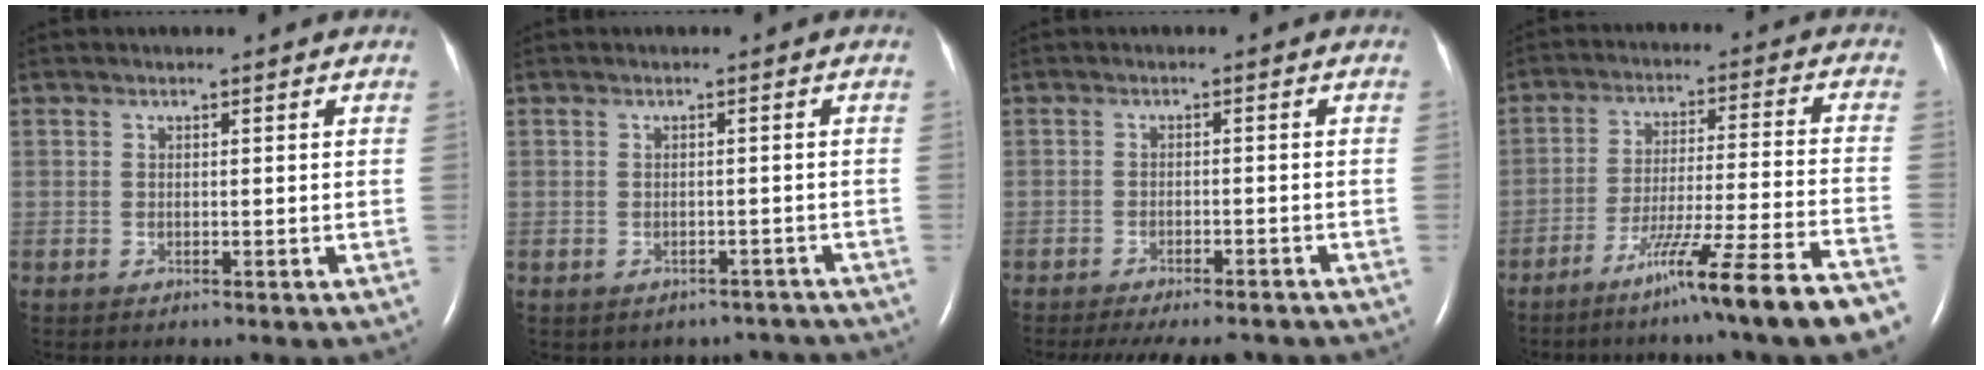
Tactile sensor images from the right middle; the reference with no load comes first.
{"total": 5.2, "force": [-4.4, 2.6, 0.6], "torque": [0.000, 0.017, -0.043]}
{"total": 12.3, "force": [-10.9, 2.5, 5.1], "torque": [-0.085, -0.011, -0.138]}
{"total": 17.5, "force": [-13.2, -2.1, 11.2], "torque": [-0.146, -0.026, -0.202]}